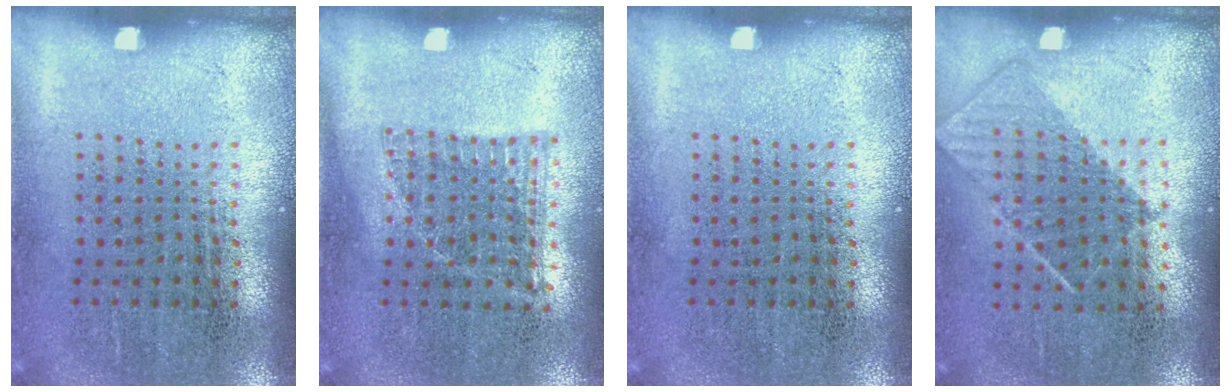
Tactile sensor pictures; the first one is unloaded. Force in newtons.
{"total": 0.8, "press": 0.7, "slide": 0.2}
{"total": 0.0}
{"total": 0.8, "press": 0.7, "slide": 0.4}